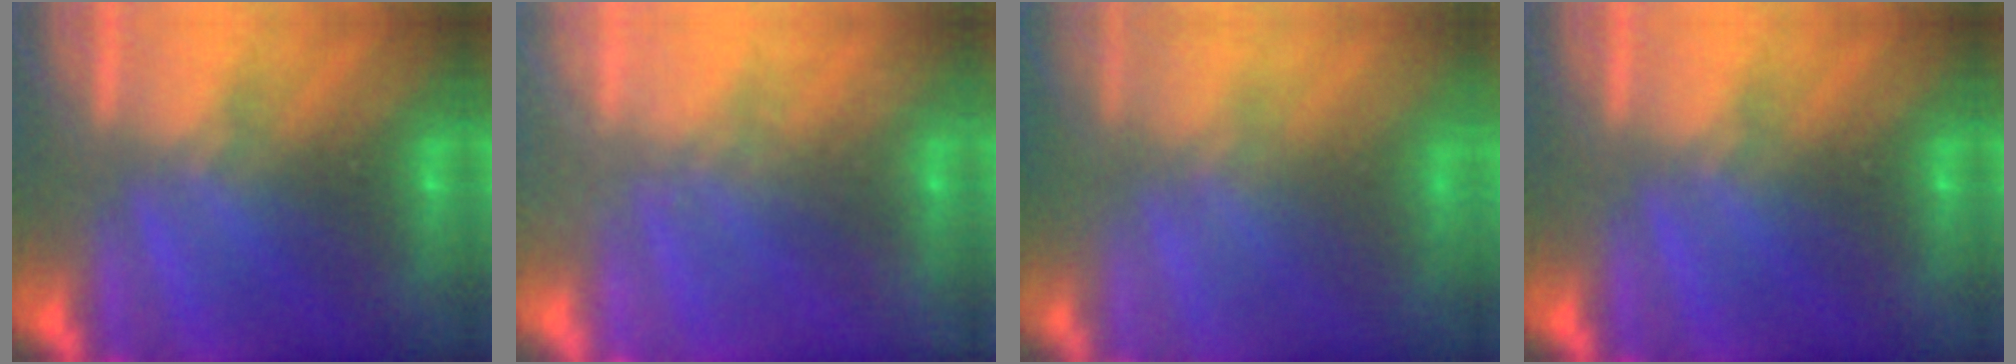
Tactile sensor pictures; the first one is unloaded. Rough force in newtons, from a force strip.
{"total": 2.3}
{"total": 8.7}
{"total": 0.0}